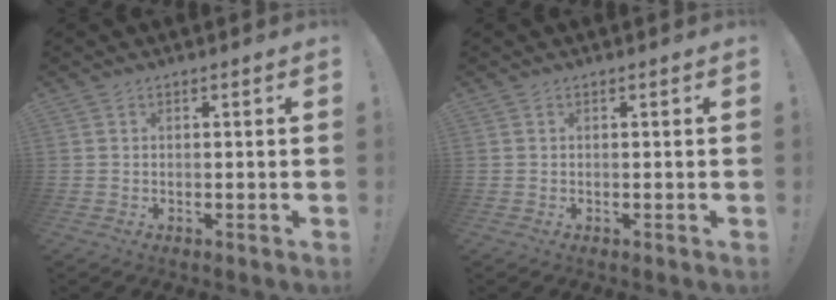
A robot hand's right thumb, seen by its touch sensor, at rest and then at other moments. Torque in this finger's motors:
{"motor_torque": [-0.01, 0.01, -0.02, 0.02, 0.07]}